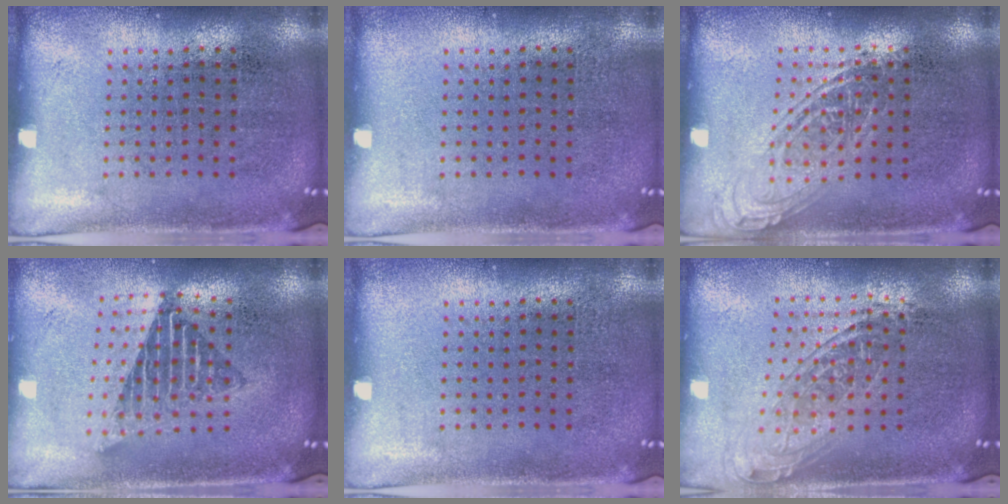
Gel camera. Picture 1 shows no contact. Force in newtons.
{"total": 0.0}
{"total": 1.2, "press": 1.2, "slide": 0.1}
{"total": 1.6, "press": 1.4, "slide": 0.9}
{"total": 0.0}
{"total": 1.5, "press": 1.3, "slide": 0.9}